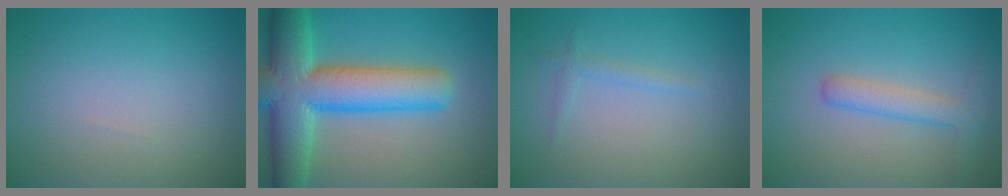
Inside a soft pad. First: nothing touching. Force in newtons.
{"total": 11.6, "press": 11.6, "slide": 0.6}
{"total": 1.0, "press": 1.0, "slide": 0.1}
{"total": 2.7, "press": 2.7, "slide": 0.1}